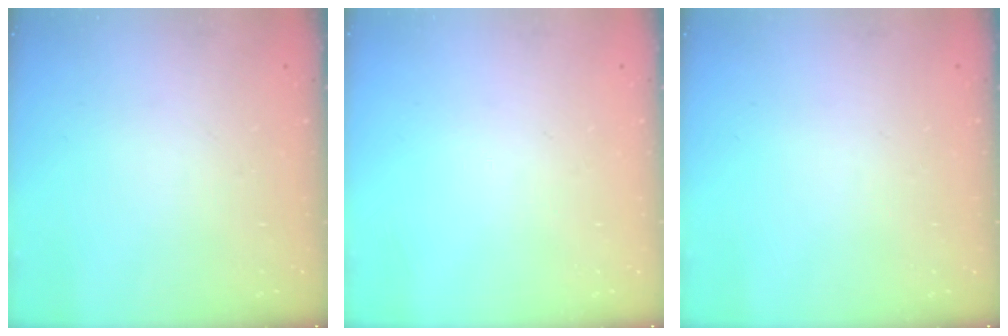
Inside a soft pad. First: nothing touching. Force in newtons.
{"total": 0.0}
{"total": 0.0}